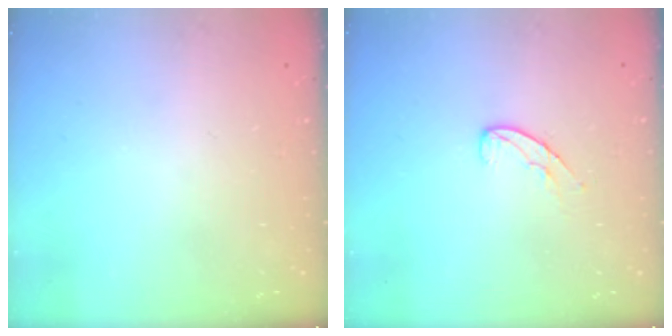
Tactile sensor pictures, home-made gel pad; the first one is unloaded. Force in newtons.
{"total": 6.3, "press": 6.3, "slide": 0.6}